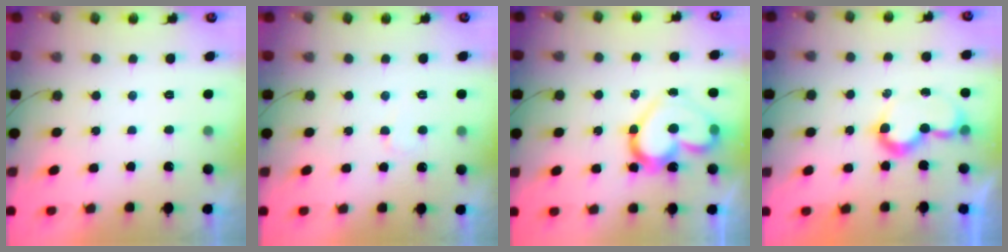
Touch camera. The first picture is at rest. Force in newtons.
{"total": 2.7, "press": 2.7, "slide": 0.2}
{"total": 16.8, "press": 16.8, "slide": 1.4}
{"total": 8.2, "press": 8.1, "slide": 0.7}